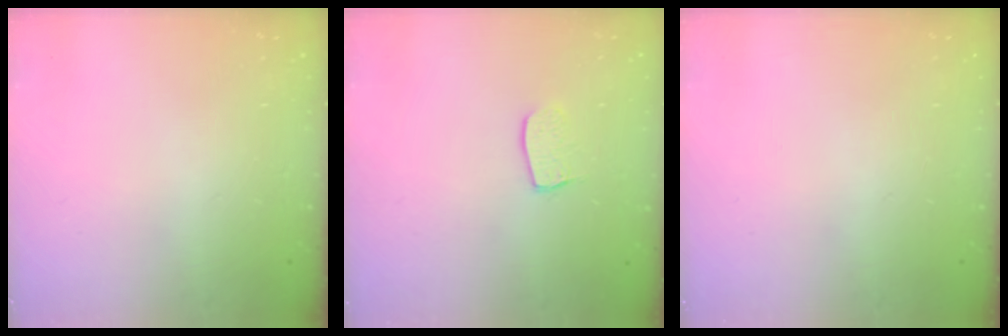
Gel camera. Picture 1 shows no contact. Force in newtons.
{"total": 6.4, "press": 6.4, "slide": 0.1}
{"total": 0.0}